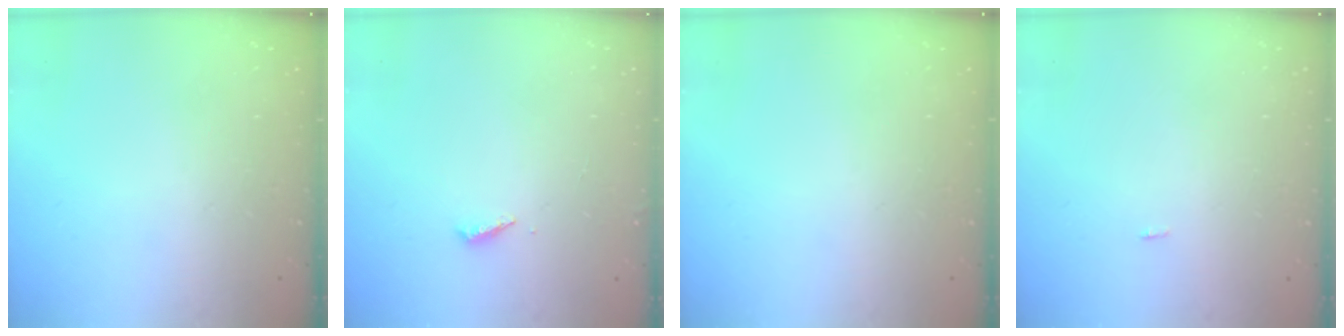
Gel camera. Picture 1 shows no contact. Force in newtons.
{"total": 2.0, "press": 2.0, "slide": 0.2}
{"total": 0.0}
{"total": 6.1, "press": 1.7, "slide": 5.9}